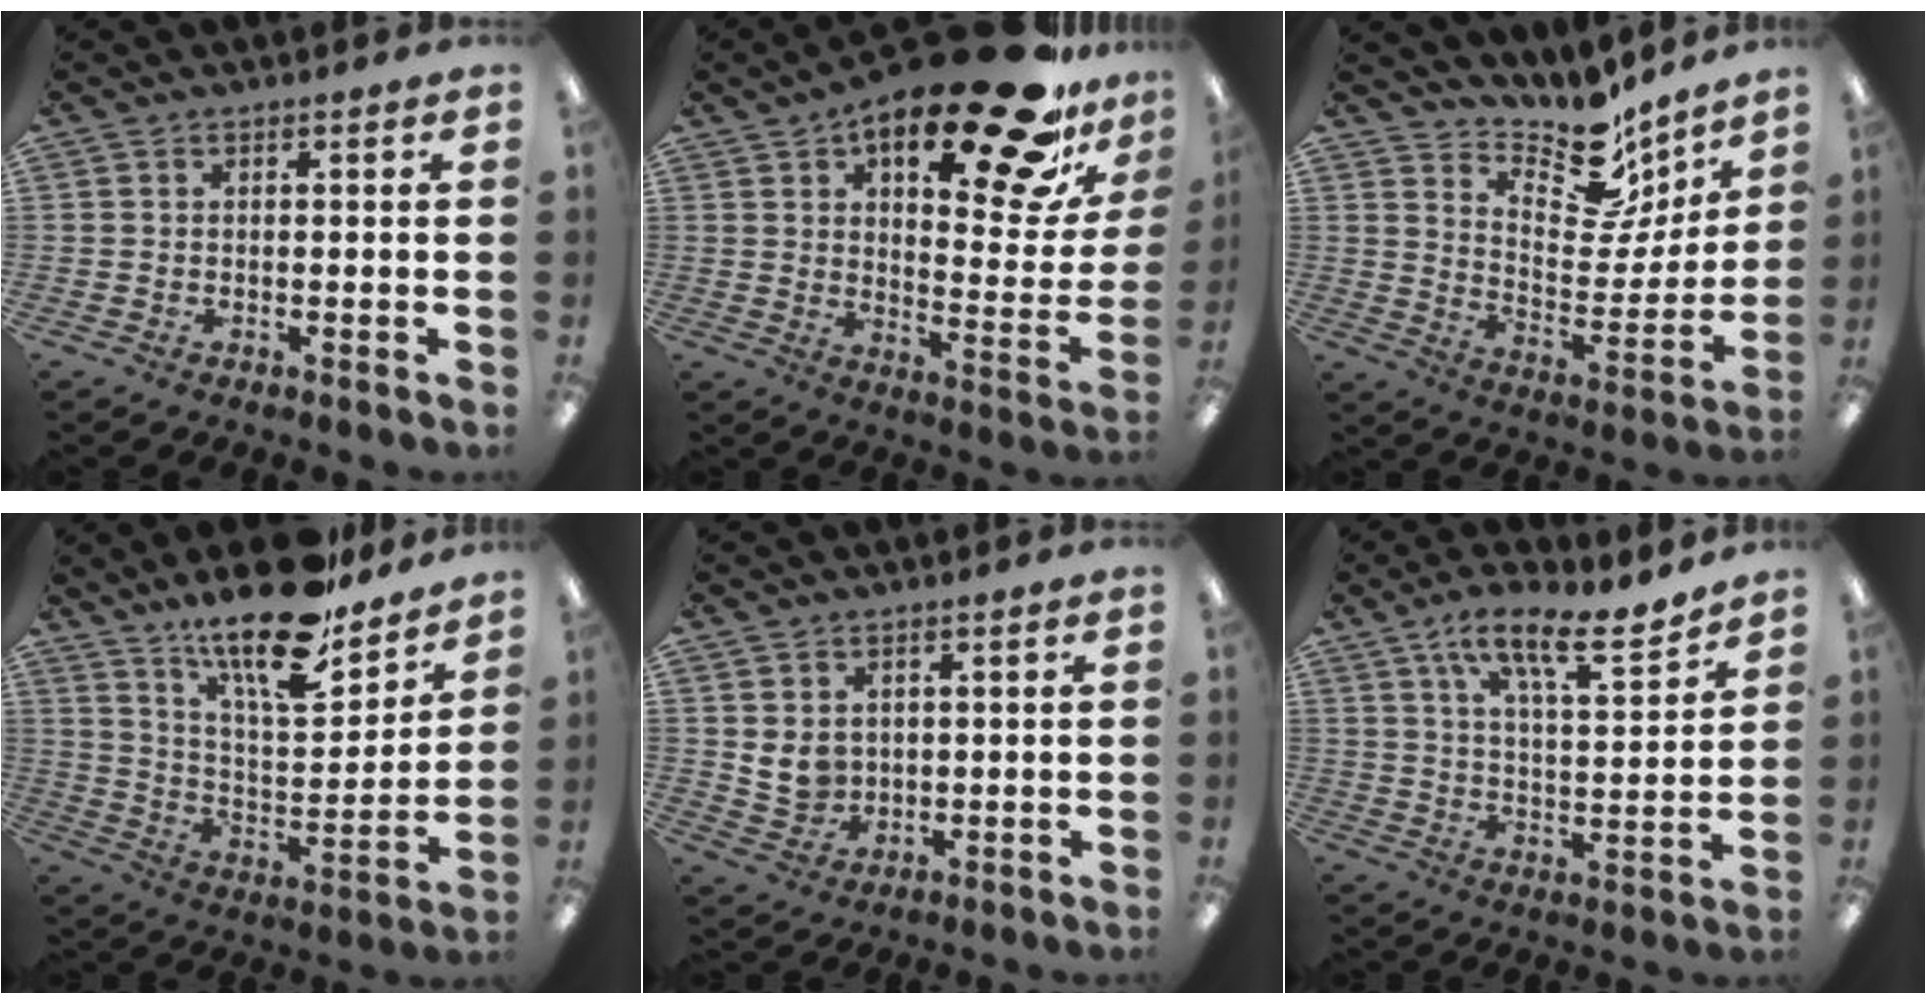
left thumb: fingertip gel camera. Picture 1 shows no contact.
{"total": 26.5, "force": [17.8, 9.1, 17.3], "torque": [-0.229, -0.109, 0.279]}
{"total": 13.9, "force": [12.1, 5.0, 4.7], "torque": [-0.073, -0.113, 0.209]}
{"total": 19.2, "force": [15.2, 5.5, 10.4], "torque": [-0.179, -0.105, 0.258]}
{"total": 5.6, "force": [2.4, 4.5, 2.3], "torque": [-0.044, -0.008, 0.046]}
{"total": 13.0, "force": [9.5, 3.8, 8.0], "torque": [-0.122, -0.052, 0.161]}